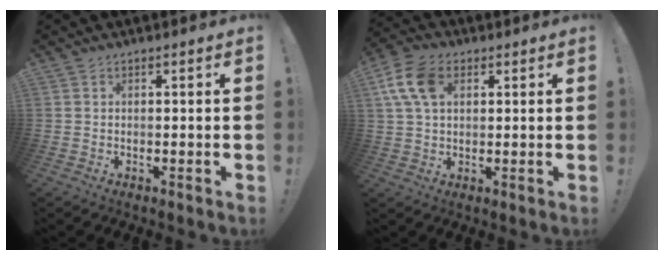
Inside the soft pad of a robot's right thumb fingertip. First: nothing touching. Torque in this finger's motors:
{"motor_torque": [0.20, 0.20, 0.22, -0.11, 0.06]}